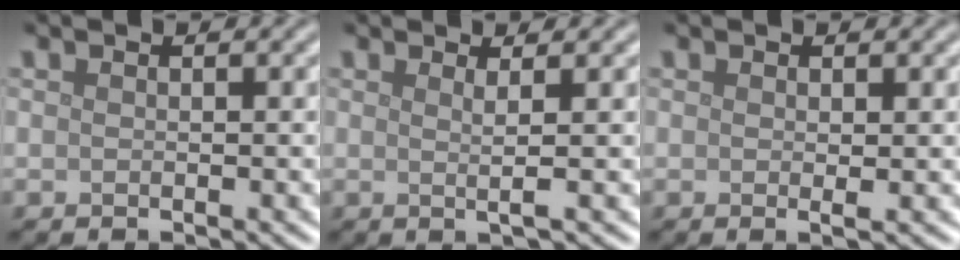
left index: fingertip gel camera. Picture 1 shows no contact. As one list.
[{"total": 1.7, "force": [0.5, 0.4, 1.6], "torque": [-0.029, 0.000, -0.001]}, {"total": 0.7, "force": [0.2, 0.0, 0.7], "torque": [-0.011, -0.003, 0.001]}]